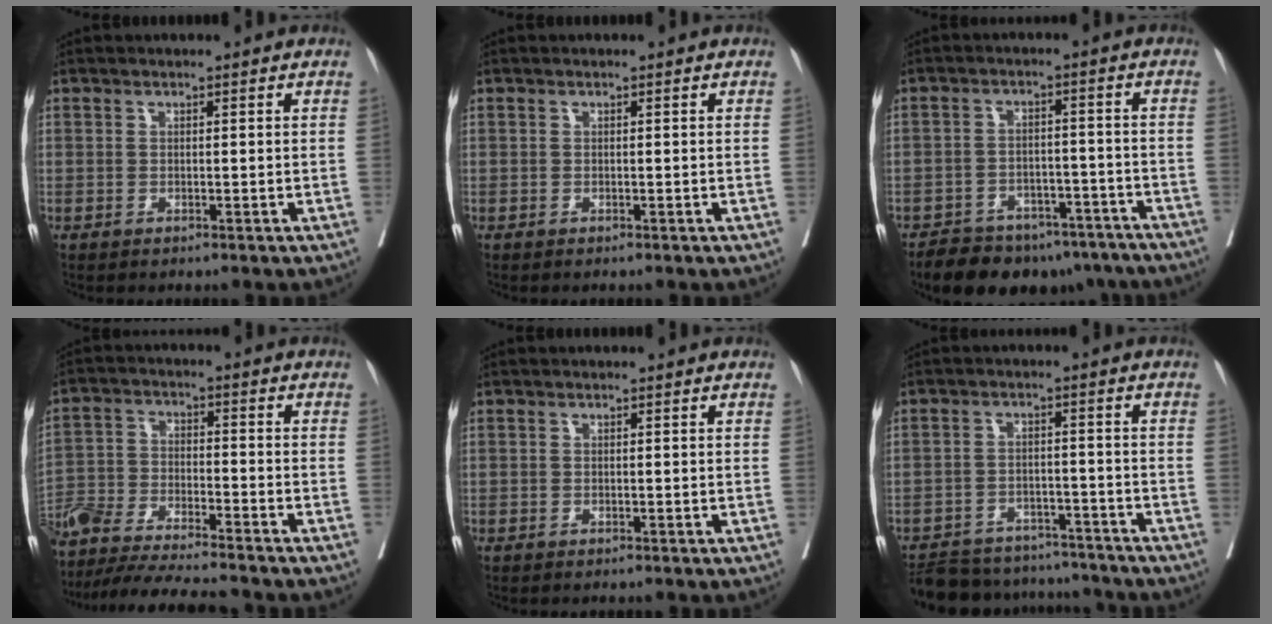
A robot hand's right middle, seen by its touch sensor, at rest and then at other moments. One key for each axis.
{"total": 0.0}
{"total": 15.7, "fx": -12.5, "fy": 7.5, "fz": 5.8, "tx": -0.089, "ty": 0.010, "tz": -0.160}
{"total": 17.4, "fx": -15.7, "fy": 0.9, "fz": 7.5, "tx": -0.148, "ty": -0.023, "tz": -0.268}
{"total": 0.0}
{"total": 15.0, "fx": -13.8, "fy": 4.8, "fz": 3.6, "tx": -0.069, "ty": 0.013, "tz": -0.188}